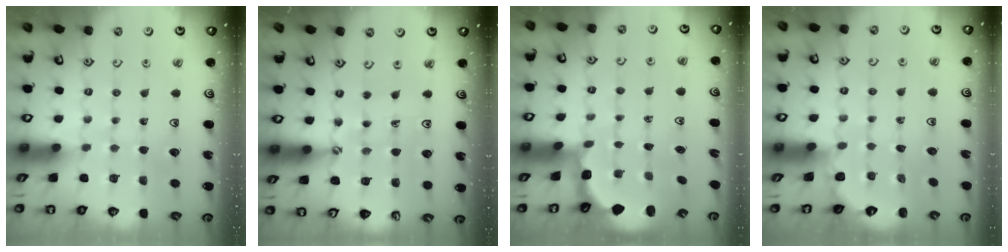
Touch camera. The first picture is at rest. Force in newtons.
{"total": 2.2, "press": 1.4, "slide": 1.6}
{"total": 2.6, "press": 1.9, "slide": 1.8}
{"total": 2.4, "press": 2.3, "slide": 0.7}